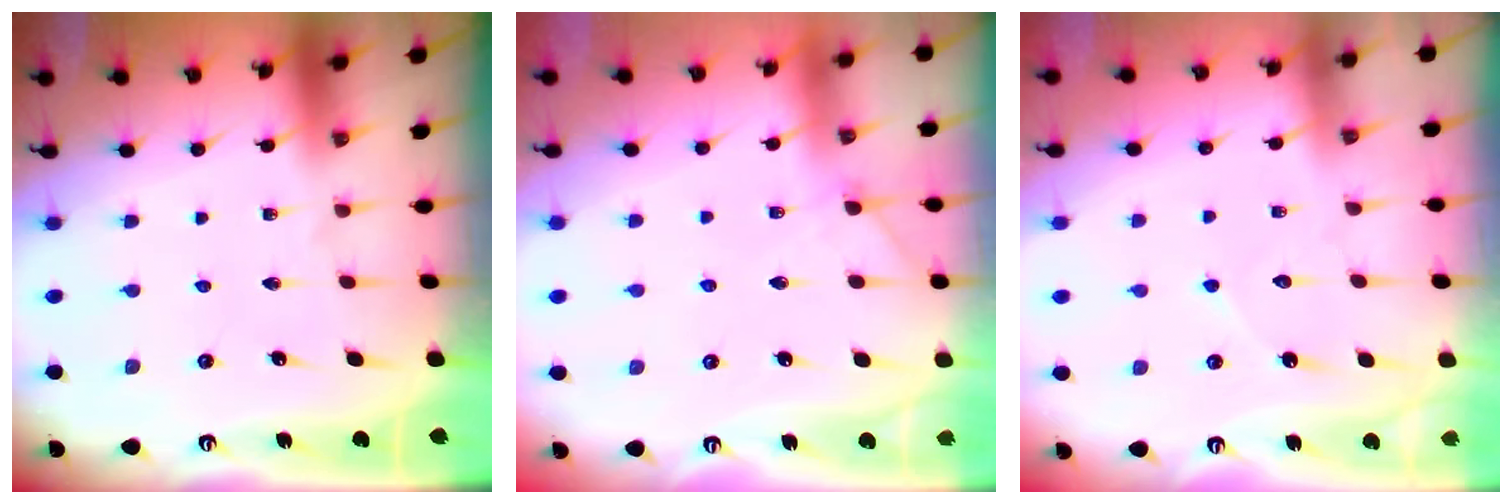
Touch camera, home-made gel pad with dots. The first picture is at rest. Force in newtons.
{"total": 4.2, "press": 4.2, "slide": 0.6}
{"total": 4.9, "press": 4.9, "slide": 0.4}